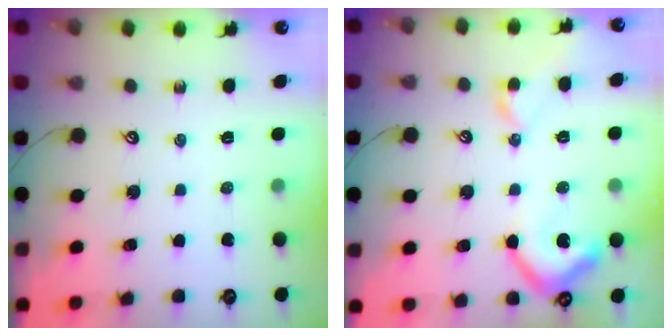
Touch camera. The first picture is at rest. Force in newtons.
{"total": 9.5, "press": 9.4, "slide": 1.5}